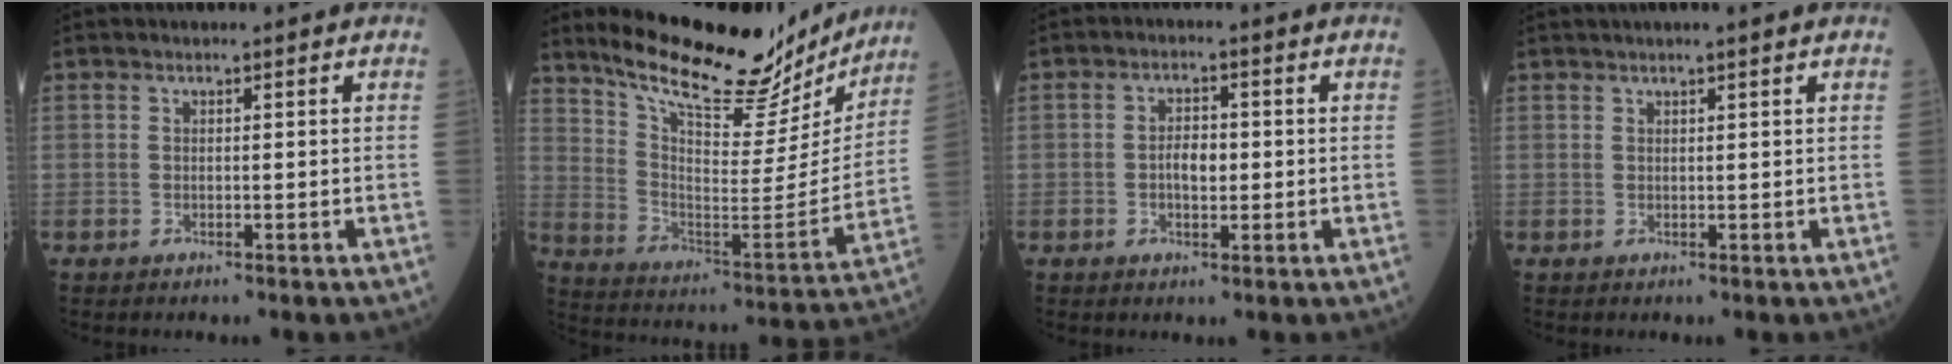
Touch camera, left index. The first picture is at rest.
{"total": 22.9, "force": [20.1, 5.6, 9.5], "torque": [-0.148, -0.027, 0.297]}
{"total": 3.2, "force": [-0.4, 1.6, 2.8], "torque": [-0.045, 0.006, -0.008]}
{"total": 3.2, "force": [2.6, -0.1, 1.8], "torque": [-0.013, 0.024, 0.040]}